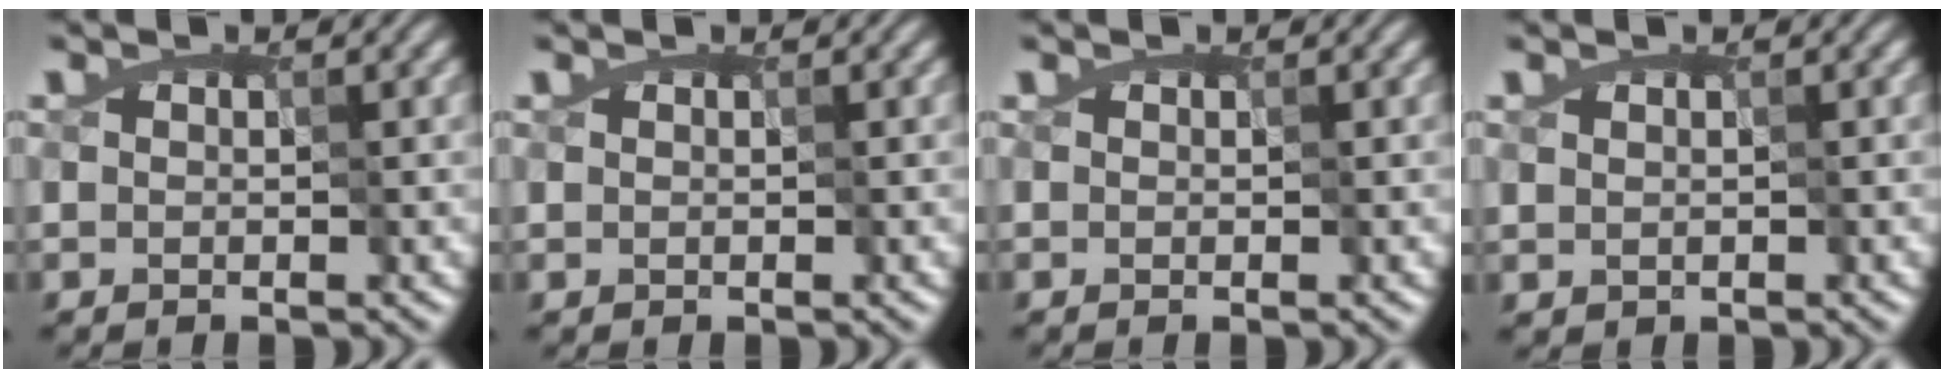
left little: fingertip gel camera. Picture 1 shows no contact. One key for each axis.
{"total": 0.0}
{"total": 0.0}
{"total": 0.6, "fx": 0.2, "fy": 0.5, "fz": 0.2, "tx": -0.012, "ty": 0.000, "tz": 0.010}